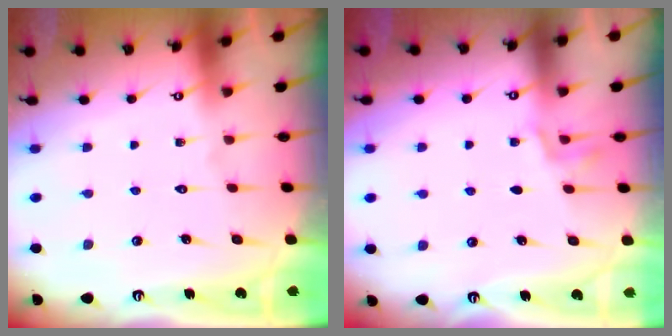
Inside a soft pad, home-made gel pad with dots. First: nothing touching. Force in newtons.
{"total": 1.8, "press": 0.9, "slide": 1.5}